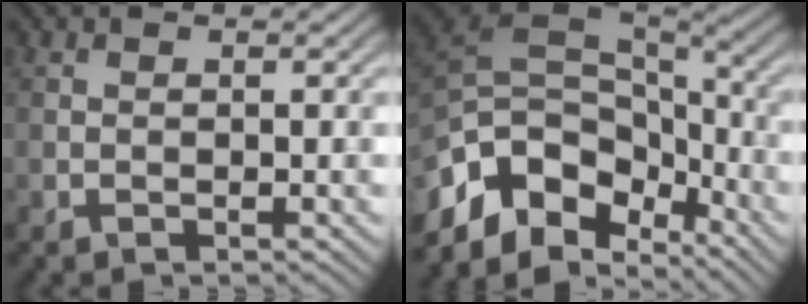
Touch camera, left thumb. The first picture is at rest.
{"total": 13.4, "force": [-6.2, 8.2, 8.7], "torque": [-0.219, -0.007, -0.110]}